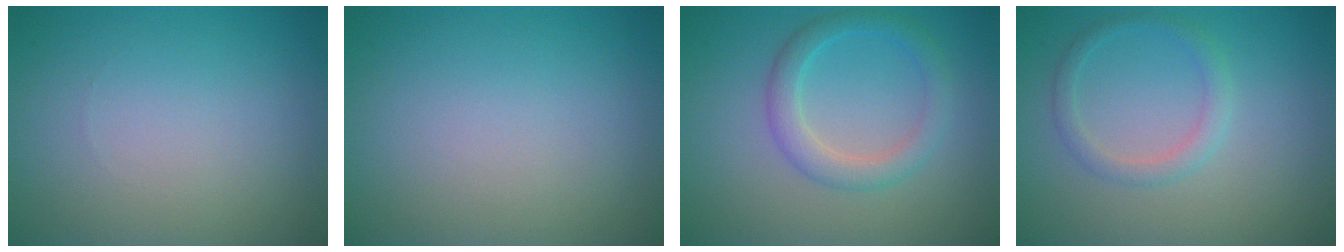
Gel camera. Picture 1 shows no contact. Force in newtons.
{"total": 0.0}
{"total": 3.0, "press": 3.0, "slide": 0.1}
{"total": 1.9, "press": 1.8, "slide": 0.1}